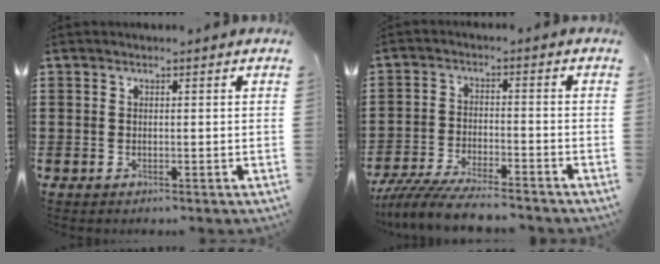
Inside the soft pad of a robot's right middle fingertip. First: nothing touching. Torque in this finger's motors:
{"motor_torque": [0.37, 0.27, 0.60, 0.20]}